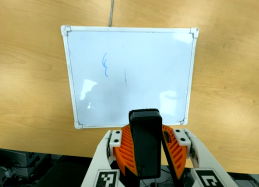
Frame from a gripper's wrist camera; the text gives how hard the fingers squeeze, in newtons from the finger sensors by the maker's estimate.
{"total": 9.4, "left": 9.8, "right": 9.1}